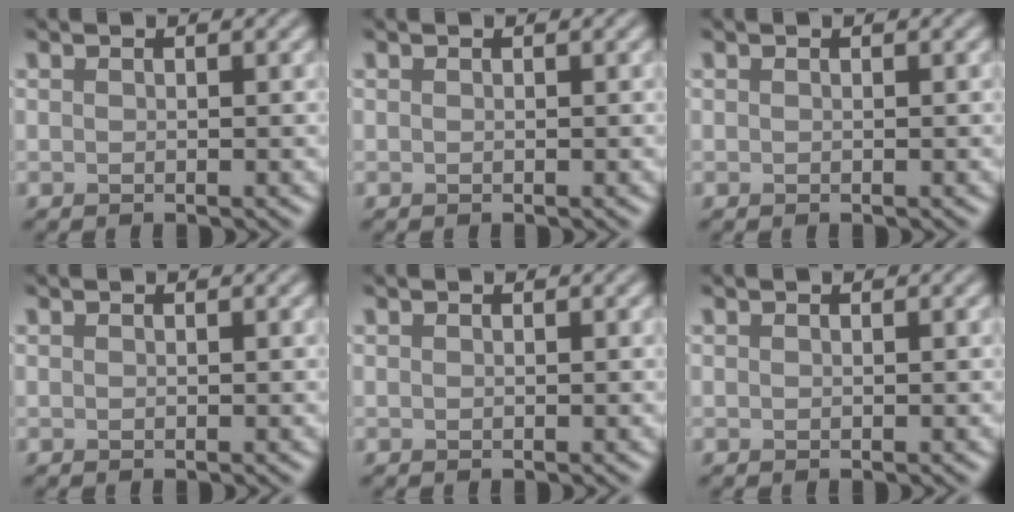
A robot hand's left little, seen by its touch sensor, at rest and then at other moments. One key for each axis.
{"total": 0.0}
{"total": 0.0}
{"total": 0.0}
{"total": 0.0}
{"total": 0.0}